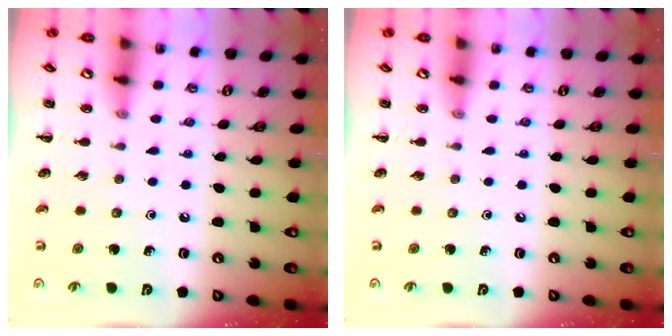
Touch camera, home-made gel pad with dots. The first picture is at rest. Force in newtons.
{"total": 0.0}